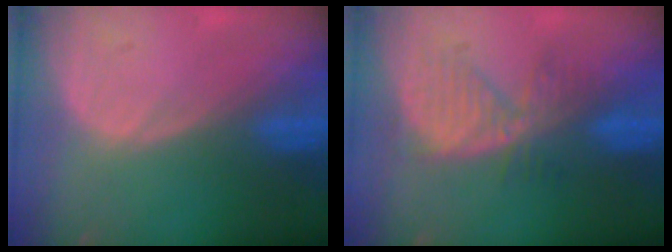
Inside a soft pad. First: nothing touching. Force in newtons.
{"total": 6.0, "press": 5.9, "slide": 1.1}